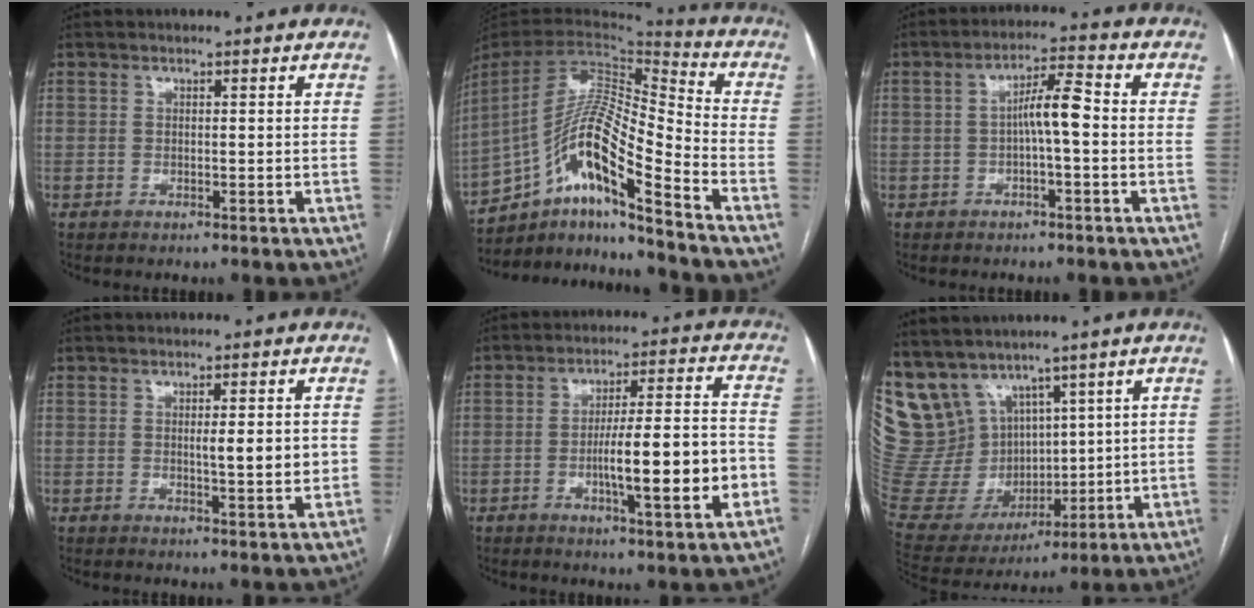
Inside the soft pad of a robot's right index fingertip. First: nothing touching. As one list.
[{"total": 17.7, "force": [-11.3, 1.3, 13.6], "torque": [-0.268, 0.008, -0.203]}, {"total": 5.5, "force": [-0.3, 0.8, 5.4], "torque": [-0.089, 0.018, -0.005]}, {"total": 4.2, "force": [0.2, 0.7, 4.2], "torque": [-0.062, -0.004, 0.003]}, {"total": 13.4, "force": [-3.6, 1.1, 12.8], "torque": [-0.202, 0.007, -0.053]}, {"total": 19.6, "force": [11.4, 13.7, 8.1], "torque": [-0.209, 0.055, 0.254]}]